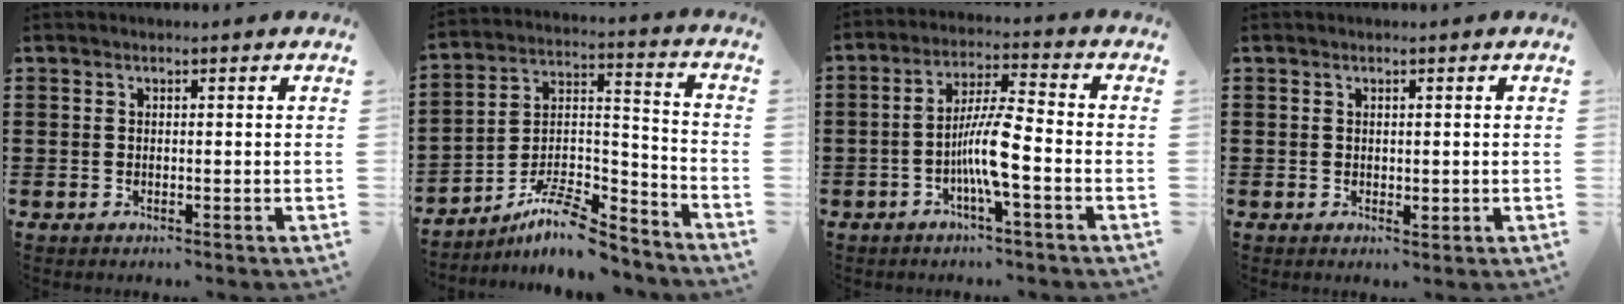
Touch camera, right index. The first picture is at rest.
{"total": 10.2, "force": [-8.6, 2.5, 4.9], "torque": [-0.084, 0.026, -0.165]}
{"total": 7.7, "force": [-2.6, 0.9, 7.2], "torque": [-0.143, -0.005, -0.053]}
{"total": 0.7, "force": [0.1, 0.5, 0.5], "torque": [-0.009, 0.003, 0.003]}